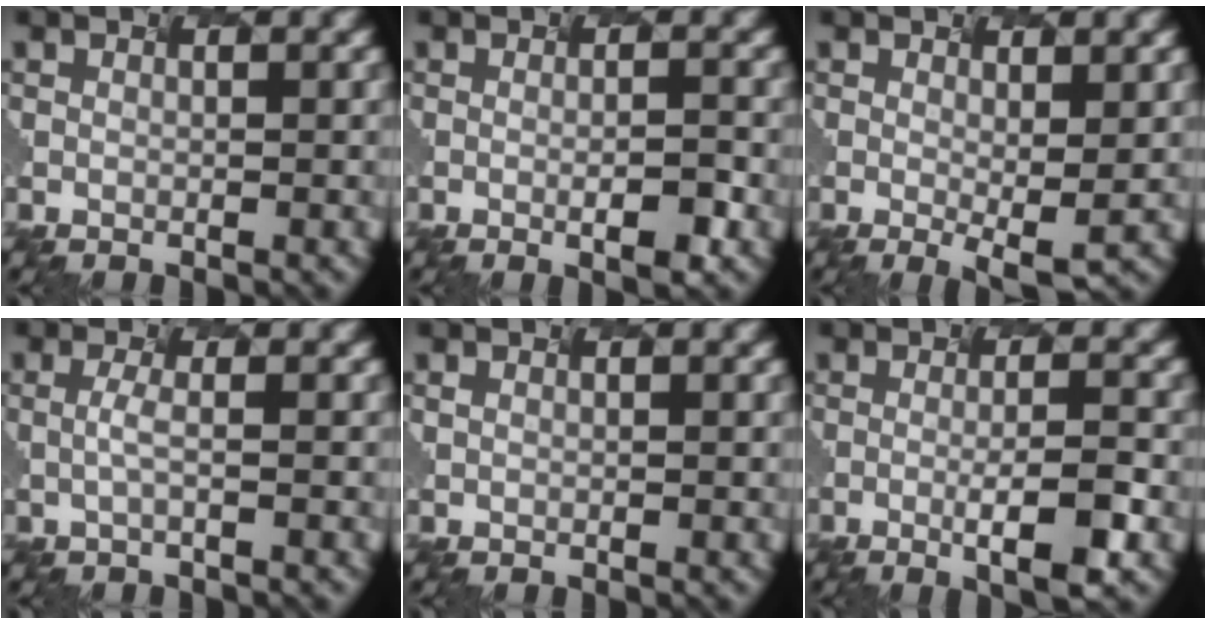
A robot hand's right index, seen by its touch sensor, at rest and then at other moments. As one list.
[{"total": 2.1, "force": [-1.4, -0.3, 1.6], "torque": [-0.040, -0.005, 0.010]}, {"total": 1.8, "force": [-0.6, -0.4, 1.7], "torque": [-0.042, -0.014, 0.021]}, {"total": 1.1, "force": [-0.9, -0.6, 0.0], "torque": [-0.026, -0.007, 0.010]}, {"total": 0.0}, {"total": 3.6, "force": [-1.7, 0.0, 3.1], "torque": [-0.065, -0.008, 0.002]}]